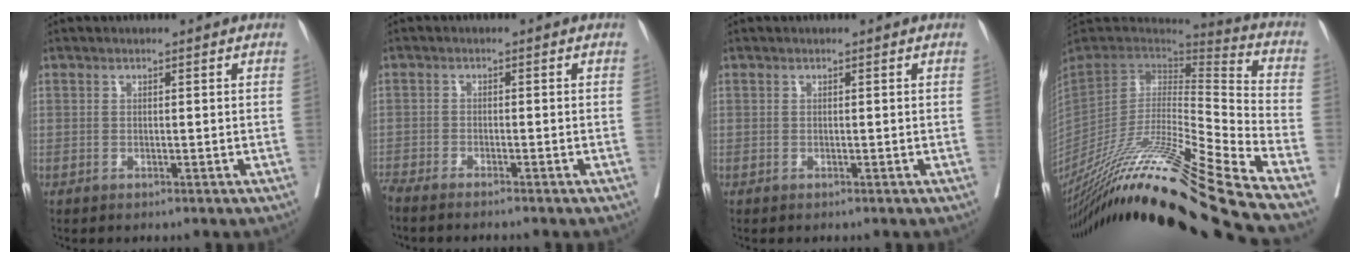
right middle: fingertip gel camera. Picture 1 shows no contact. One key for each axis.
{"total": 2.6, "fx": -1.8, "fy": -1.0, "fz": 1.7, "tx": -0.010, "ty": -0.014, "tz": -0.027}
{"total": 0.0}
{"total": 30.3, "fx": -22.3, "fy": -3.0, "fz": 20.4, "tx": -0.305, "ty": -0.081, "tz": -0.387}